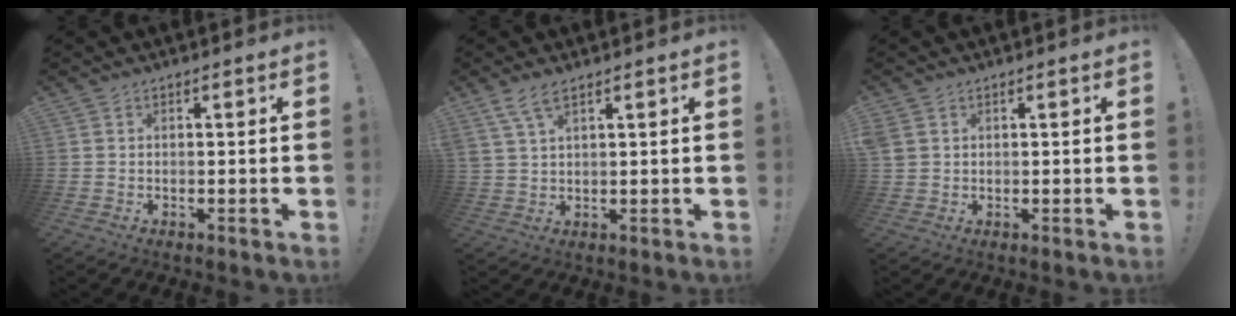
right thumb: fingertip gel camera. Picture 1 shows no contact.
{"total": 5.4, "force": [3.6, 1.6, 3.6], "torque": [-0.075, -0.008, 0.069]}
{"total": 2.8, "force": [1.3, 2.1, 1.3], "torque": [-0.019, 0.000, 0.026]}